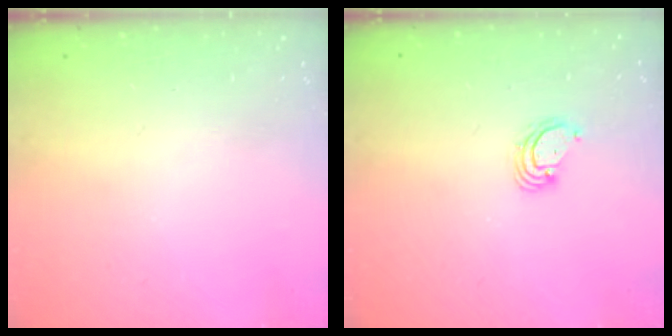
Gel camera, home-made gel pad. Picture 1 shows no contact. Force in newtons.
{"total": 3.0, "press": 3.0, "slide": 0.2}